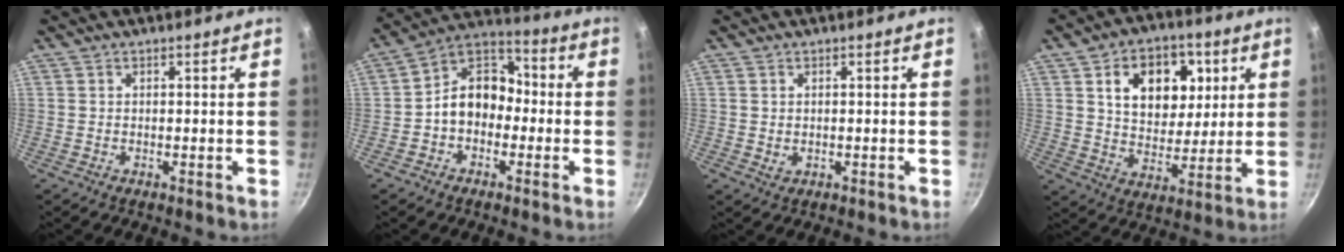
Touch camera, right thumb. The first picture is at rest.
{"total": 10.9, "force": [-1.9, 8.4, 6.7], "torque": [-0.065, 0.047, -0.053]}
{"total": 1.0, "force": [0.2, 0.8, 0.6], "torque": [-0.008, -0.006, 0.005]}
{"total": 15.9, "force": [5.3, 11.4, 9.8], "torque": [-0.104, -0.014, 0.083]}